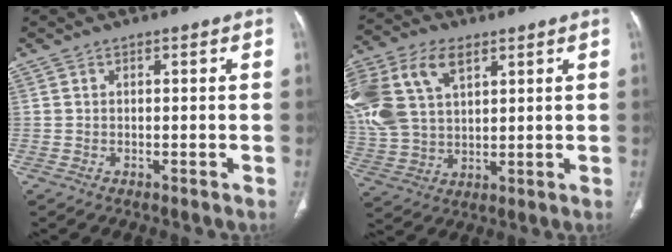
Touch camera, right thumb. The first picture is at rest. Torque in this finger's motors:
{"motor_torque": [0.36, 3.12, 1.45, 0.46, 0.27]}